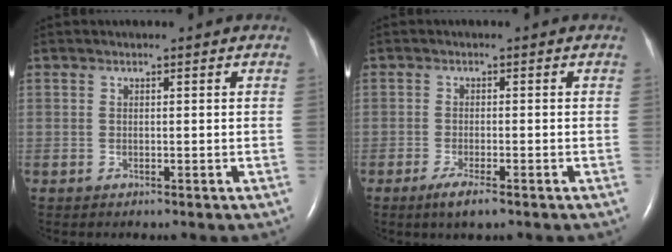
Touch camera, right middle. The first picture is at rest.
{"total": 3.3, "force": [-2.1, 0.4, 2.5], "torque": [-0.057, -0.009, -0.037]}